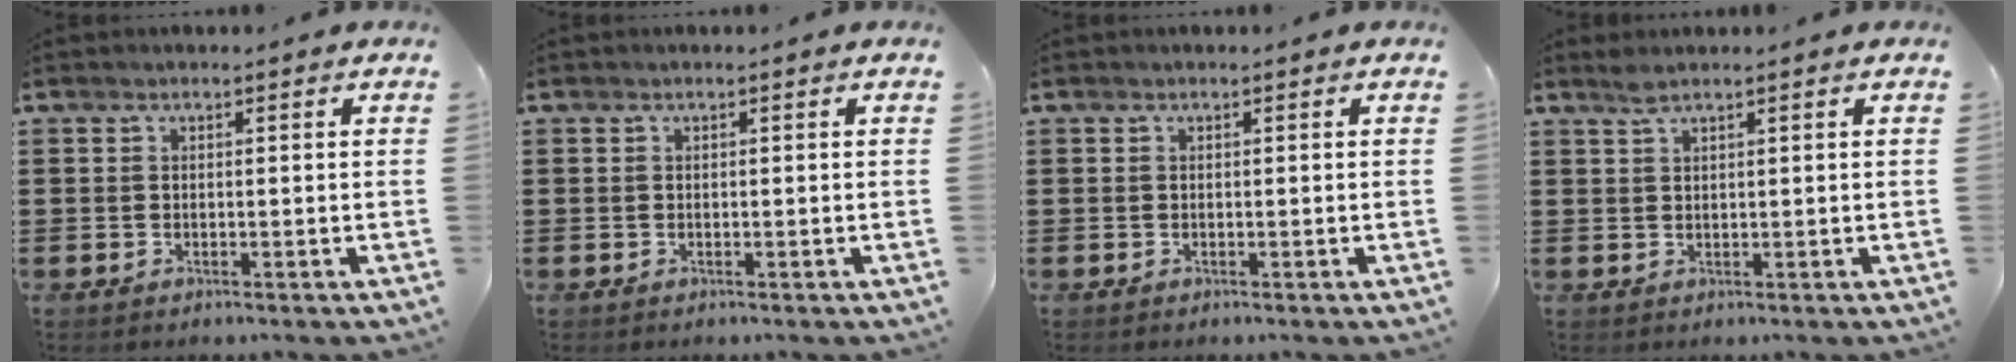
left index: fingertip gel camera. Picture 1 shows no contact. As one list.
[{"total": 0.0}, {"total": 0.0}, {"total": 1.6, "force": [1.2, 0.1, 1.0], "torque": [-0.022, 0.001, 0.021]}]